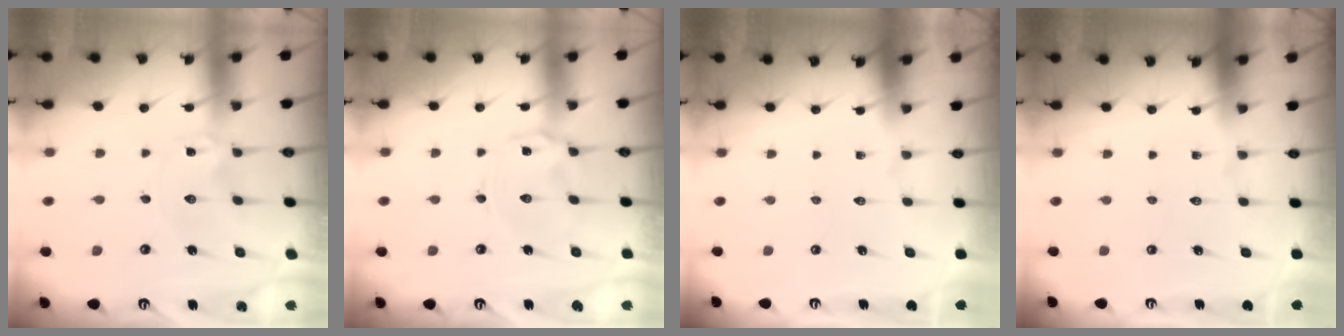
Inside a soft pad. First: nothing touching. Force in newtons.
{"total": 2.0, "press": 2.0, "slide": 0.5}
{"total": 0.0}
{"total": 0.0}